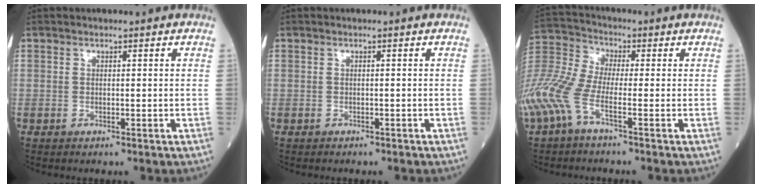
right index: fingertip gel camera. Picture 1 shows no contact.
{"total": 1.4, "force": [-1.2, 0.5, 0.5], "torque": [-0.014, -0.001, -0.013]}
{"total": 12.3, "force": [-5.3, 3.4, 10.5], "torque": [-0.263, 0.005, -0.113]}